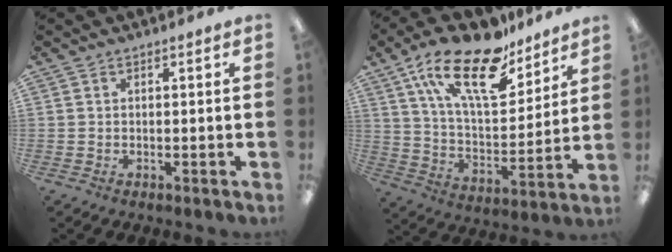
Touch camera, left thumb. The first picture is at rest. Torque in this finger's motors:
{"motor_torque": [0.41, 0.49, 1.62, -1.14, 0.45]}